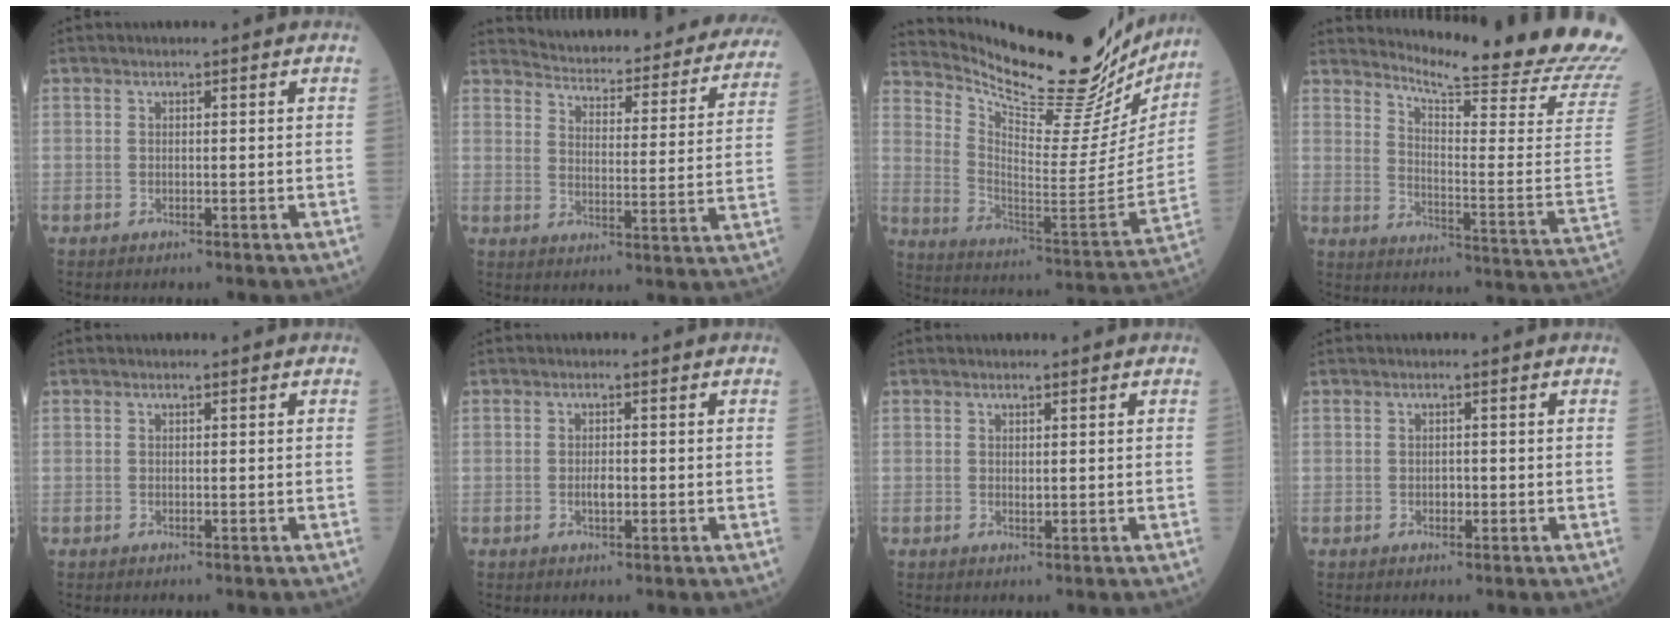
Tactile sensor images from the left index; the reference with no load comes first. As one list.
[{"total": 27.4, "force": [25.7, 5.4, 8.0], "torque": [-0.111, -0.076, 0.297]}, {"total": 24.7, "force": [22.8, 4.6, 8.5], "torque": [-0.144, -0.081, 0.319]}, {"total": 22.9, "force": [21.4, -1.8, 7.7], "torque": [-0.135, -0.155, 0.261]}, {"total": 0.0}, {"total": 1.5, "force": [-0.3, 0.6, 1.3], "torque": [-0.027, 0.000, -0.005]}, {"total": 0.8, "force": [0.4, 0.4, 0.6], "torque": [-0.011, -0.004, 0.006]}, {"total": 0.8, "force": [-0.3, 0.6, 0.5], "torque": [-0.009, 0.001, -0.006]}]